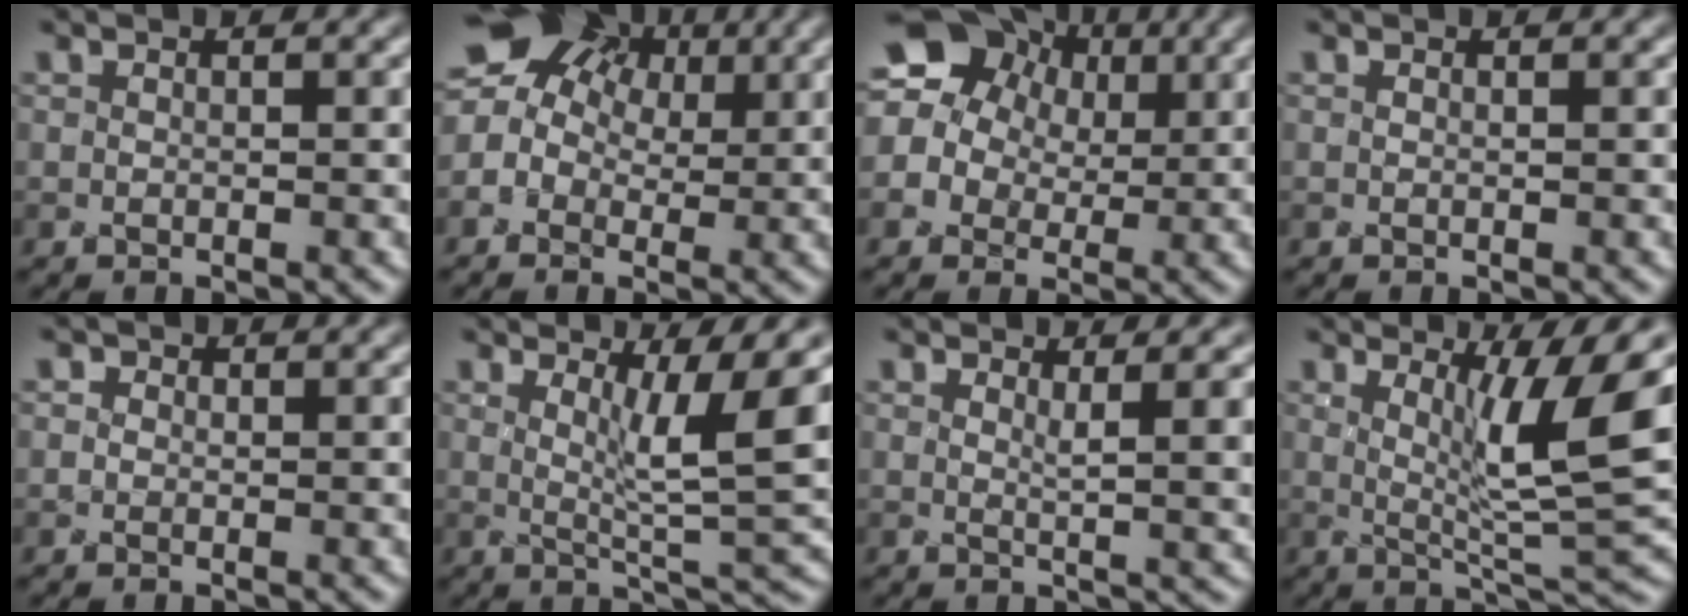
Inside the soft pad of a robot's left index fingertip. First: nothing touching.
{"total": 9.5, "force": [3.3, 7.1, 5.3], "torque": [-0.079, 0.052, 0.033]}
{"total": 12.3, "force": [5.3, 9.8, 5.1], "torque": [-0.108, 0.046, 0.096]}
{"total": 0.0}
{"total": 0.8, "force": [-0.4, 0.7, 0.0], "torque": [0.005, 0.006, -0.006]}
{"total": 6.1, "force": [1.2, 1.0, 5.9], "torque": [-0.087, -0.003, 0.030]}
{"total": 2.4, "force": [0.8, 0.4, 2.2], "torque": [-0.019, 0.001, 0.018]}
{"total": 8.5, "force": [1.3, 1.7, 8.2], "torque": [-0.123, -0.001, 0.034]}